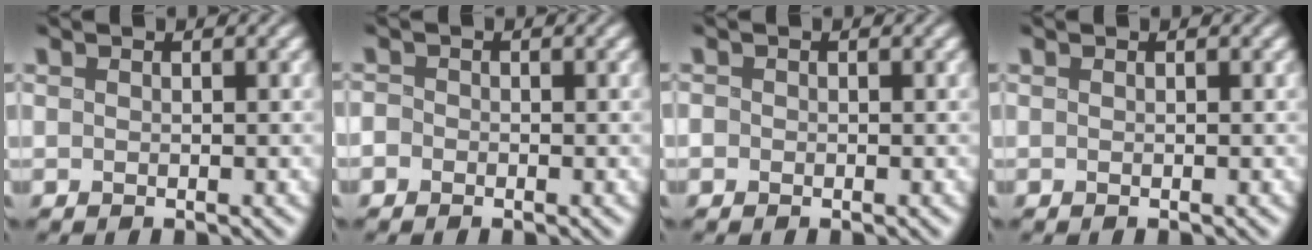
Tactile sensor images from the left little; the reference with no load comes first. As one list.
[{"total": 2.5, "force": [-0.9, 2.3, 0.7], "torque": [0.001, 0.011, -0.037]}, {"total": 1.5, "force": [0.0, 1.4, 0.5], "torque": [-0.001, 0.009, -0.010]}, {"total": 0.0}]